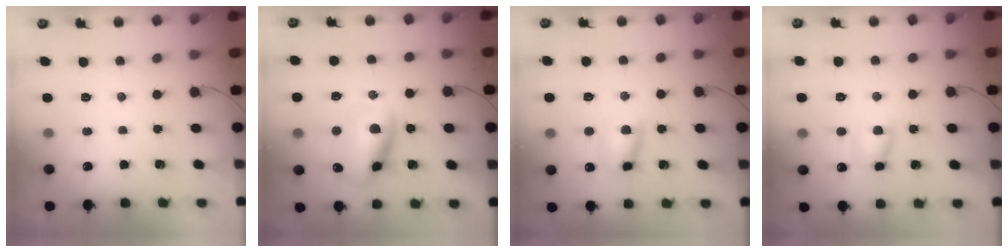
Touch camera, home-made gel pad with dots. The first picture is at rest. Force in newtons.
{"total": 13.4, "press": 13.1, "slide": 2.9}
{"total": 8.4, "press": 8.3, "slide": 1.4}
{"total": 6.7, "press": 6.7, "slide": 0.6}